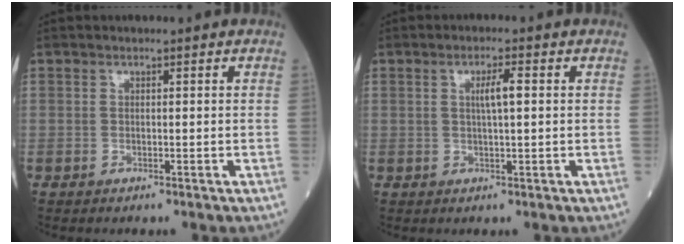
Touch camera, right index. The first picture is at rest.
{"total": 3.3, "force": [0.7, 0.3, 3.2], "torque": [-0.057, 0.001, 0.012]}